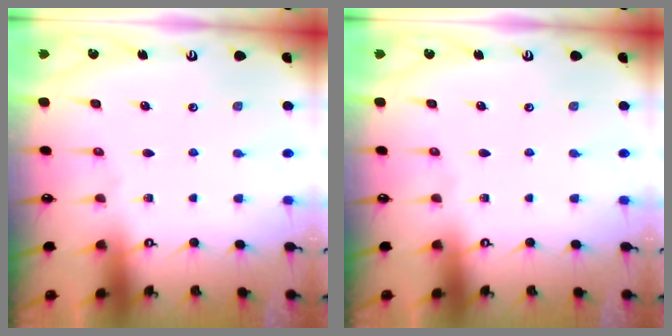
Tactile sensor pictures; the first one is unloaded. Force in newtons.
{"total": 0.0}